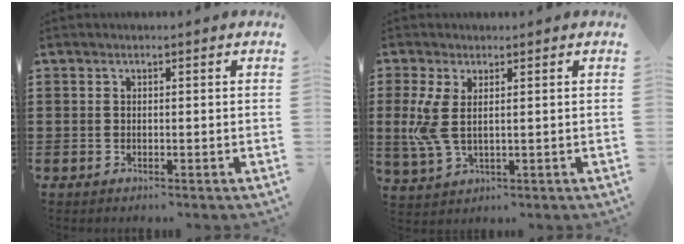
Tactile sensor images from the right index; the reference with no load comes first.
{"total": 5.6, "force": [0.9, 2.3, 5.0], "torque": [-0.125, -0.007, 0.011]}